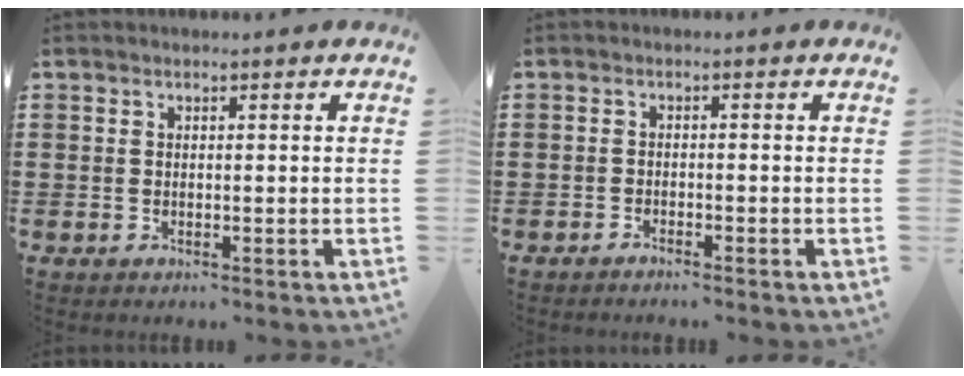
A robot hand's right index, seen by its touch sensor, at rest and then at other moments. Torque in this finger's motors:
{"motor_torque": [-0.48, 0.47, 0.06, -0.01]}